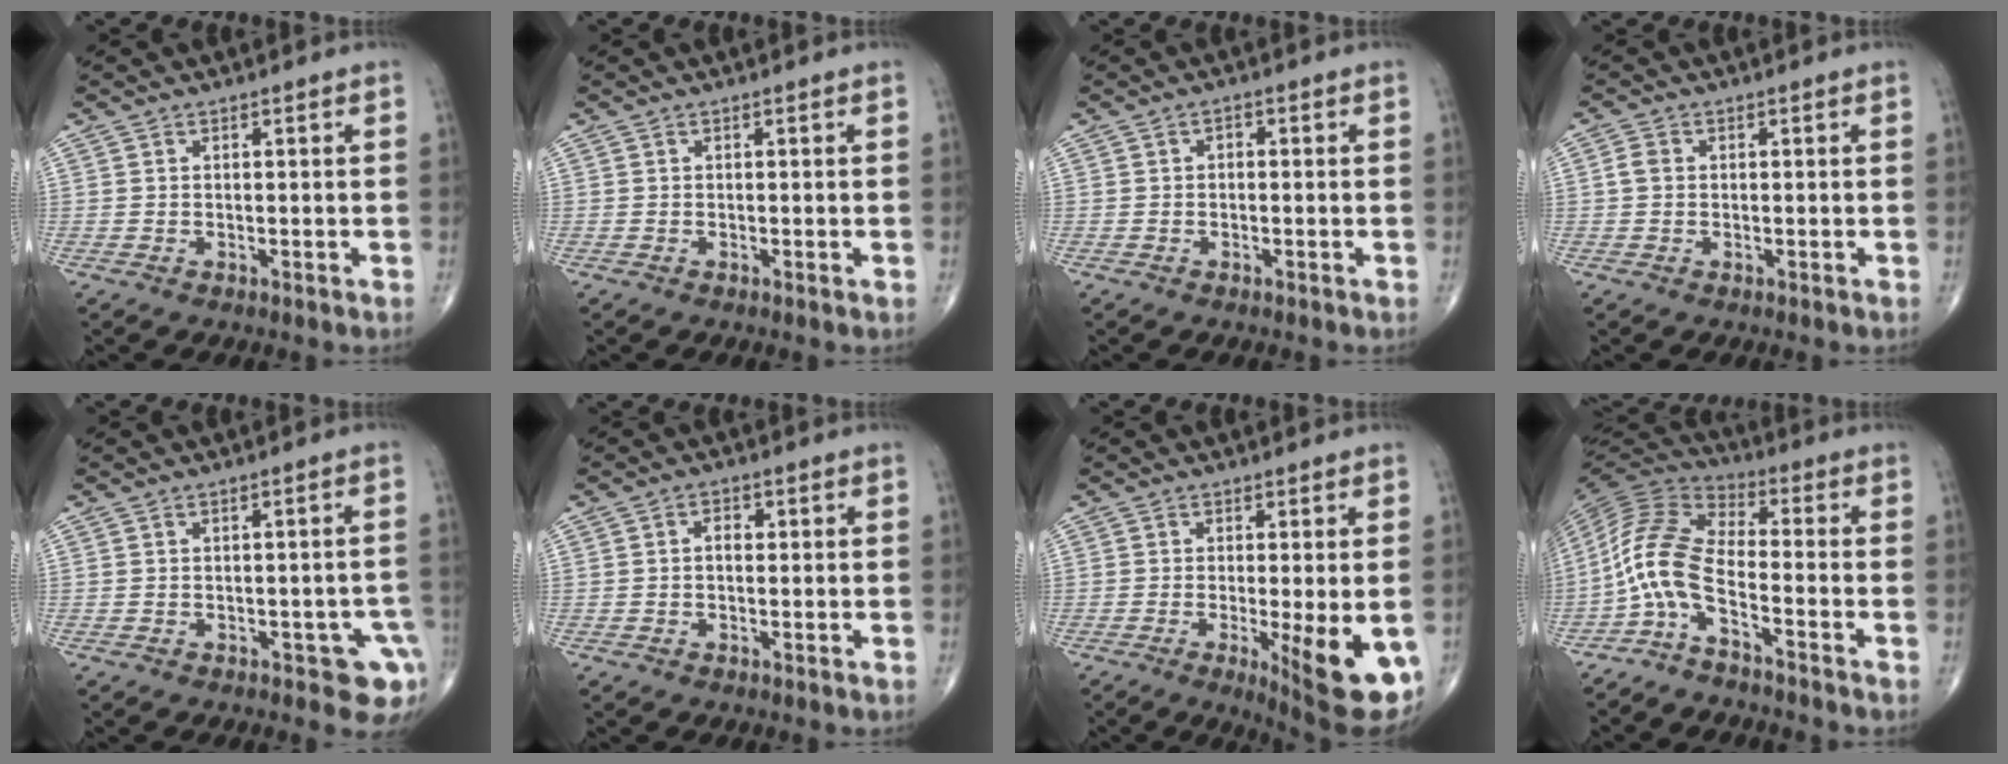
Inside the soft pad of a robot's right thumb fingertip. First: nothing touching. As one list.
[{"total": 0.0}, {"total": 1.1, "force": [0.0, 0.8, 0.7], "torque": [-0.005, 0.005, -0.005]}, {"total": 1.9, "force": [0.0, 1.5, 1.2], "torque": [-0.022, 0.005, -0.002]}, {"total": 6.4, "force": [-2.7, 3.0, 4.9], "torque": [-0.030, 0.008, -0.028]}, {"total": 2.1, "force": [0.2, 1.4, 1.5], "torque": [-0.020, 0.008, 0.001]}, {"total": 12.4, "force": [-3.5, 3.0, 11.5], "torque": [-0.140, -0.023, -0.041]}, {"total": 9.6, "force": [-4.5, 3.0, 7.9], "torque": [-0.177, 0.063, -0.105]}]